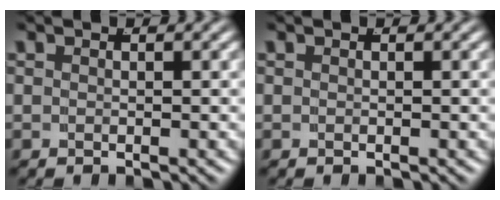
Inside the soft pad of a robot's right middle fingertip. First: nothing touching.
{"total": 0.0}